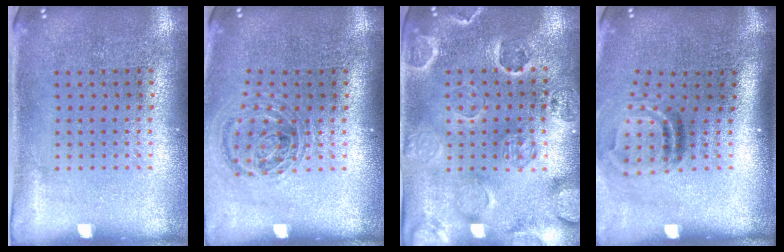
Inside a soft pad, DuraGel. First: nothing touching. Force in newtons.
{"total": 0.9, "press": 0.9, "slide": 0.3}
{"total": 2.6, "press": 2.4, "slide": 0.8}
{"total": 2.0, "press": 1.2, "slide": 1.6}